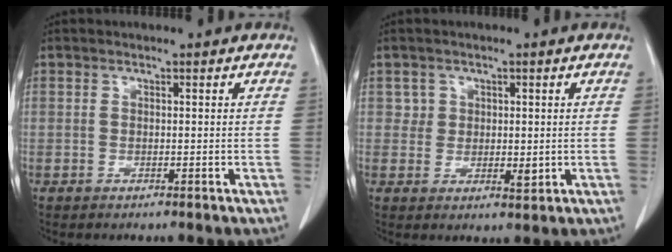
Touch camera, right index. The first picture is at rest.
{"total": 3.1, "force": [0.7, 2.8, 1.3], "torque": [-0.011, -0.004, 0.011]}